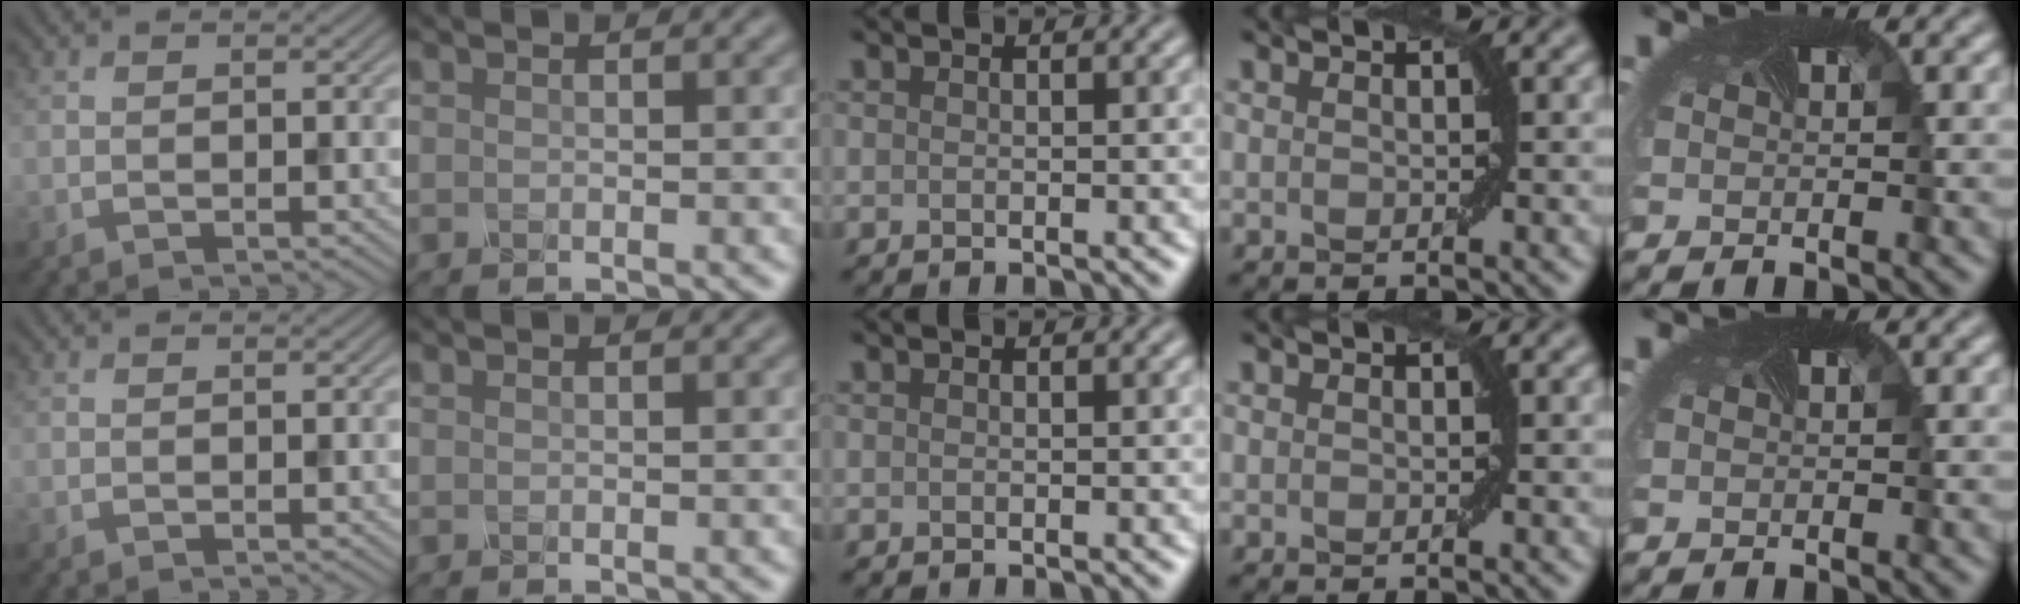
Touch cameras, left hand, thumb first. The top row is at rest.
{}